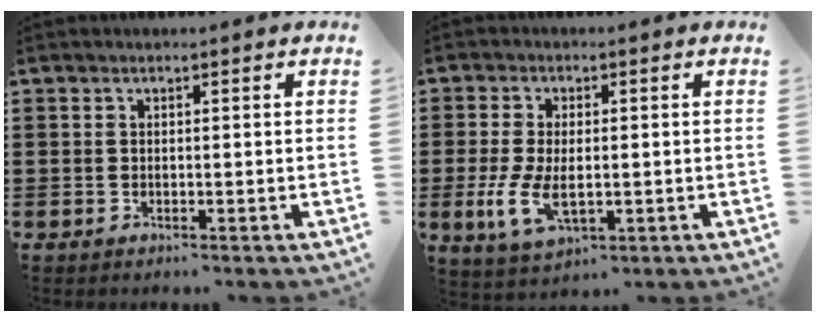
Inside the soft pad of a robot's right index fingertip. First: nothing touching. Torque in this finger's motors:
{"motor_torque": [1.74, 0.40, 0.27, 0.21]}